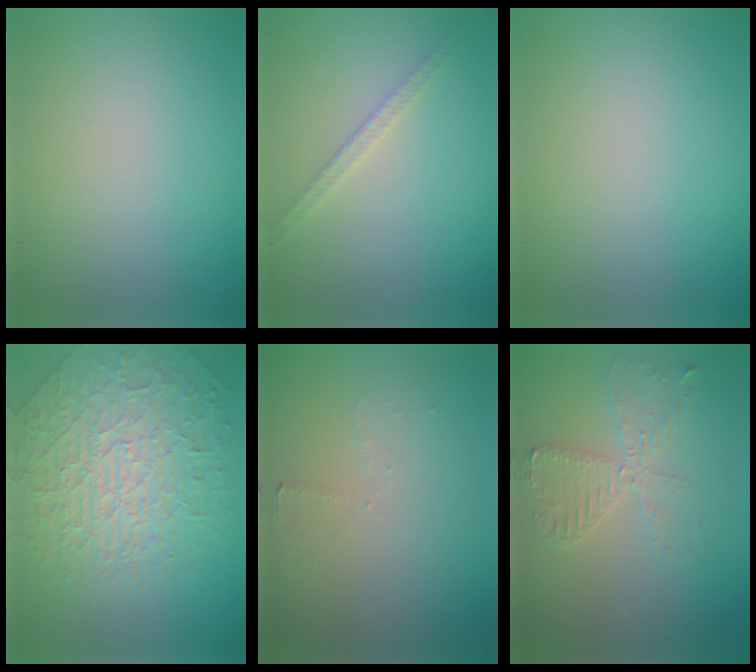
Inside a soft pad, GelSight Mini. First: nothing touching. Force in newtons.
{"total": 1.7, "press": 1.7, "slide": 0.2}
{"total": 0.0}
{"total": 6.4, "press": 5.4, "slide": 3.4}
{"total": 0.9, "press": 0.8, "slide": 0.3}
{"total": 3.5, "press": 3.0, "slide": 1.8}